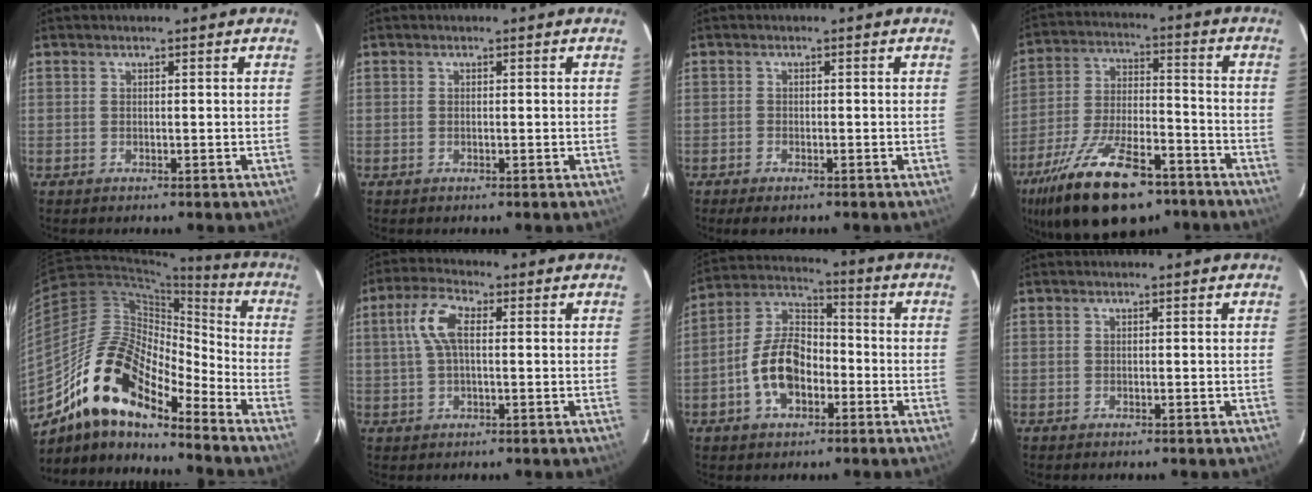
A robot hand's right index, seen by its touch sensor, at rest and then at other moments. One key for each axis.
{"total": 0.0}
{"total": 2.1, "fx": -1.6, "fy": 0.8, "fz": 1.1, "tx": -0.028, "ty": -0.005, "tz": -0.030}
{"total": 22.6, "fx": -15.3, "fy": 9.1, "fz": 13.9, "tx": -0.272, "ty": -0.027, "tz": -0.244}
{"total": 17.6, "fx": -12.4, "fy": 6.1, "fz": 10.9, "tx": -0.190, "ty": 0.001, "tz": -0.248}
{"total": 6.5, "fx": 1.0, "fy": 2.7, "fz": 5.8, "tx": -0.122, "ty": 0.017, "tz": 0.018}
{"total": 11.5, "fx": -4.2, "fy": 6.9, "fz": 8.2, "tx": -0.165, "ty": 0.025, "tz": -0.071}
{"total": 0.0}